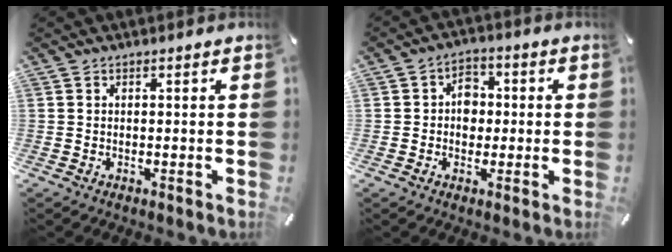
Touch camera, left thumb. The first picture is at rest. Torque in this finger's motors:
{"motor_torque": [0.55, 0.62, 0.48, -0.02, 0.00]}